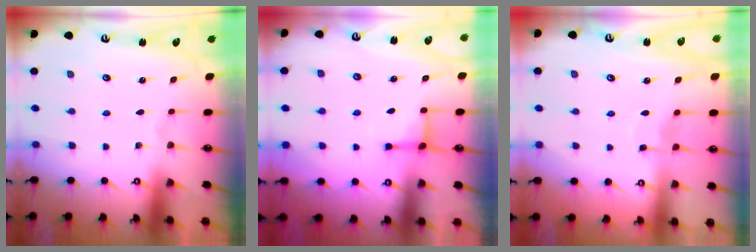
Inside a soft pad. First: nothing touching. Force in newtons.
{"total": 2.8, "press": 2.7, "slide": 0.6}
{"total": 3.7, "press": 3.6, "slide": 0.6}